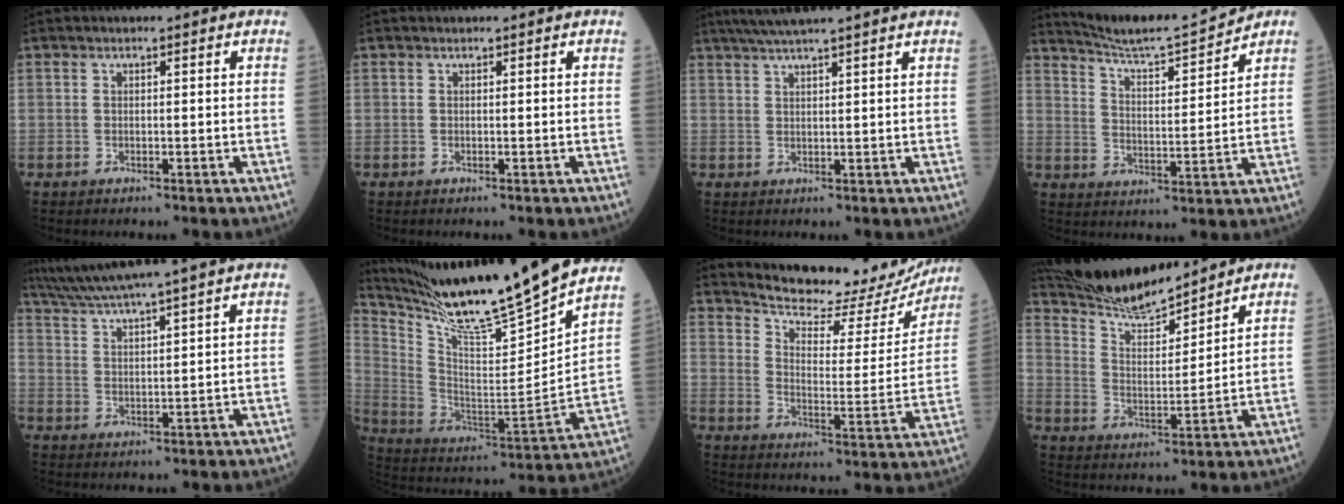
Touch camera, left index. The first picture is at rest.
{"total": 0.0}
{"total": 7.9, "force": [6.6, -1.1, 4.2], "torque": [-0.068, 0.028, 0.096]}
{"total": 11.1, "force": [10.9, -0.3, 2.5], "torque": [-0.055, 0.001, 0.179]}
{"total": 13.5, "force": [11.9, -1.9, 6.2], "torque": [-0.113, 0.012, 0.184]}
{"total": 28.0, "force": [24.1, -0.7, 14.2], "torque": [-0.257, -0.071, 0.371]}
{"total": 20.2, "force": [19.2, 3.8, 4.8], "torque": [-0.068, -0.054, 0.243]}
{"total": 12.4, "force": [11.8, 0.5, 3.7], "torque": [-0.078, 0.005, 0.218]}